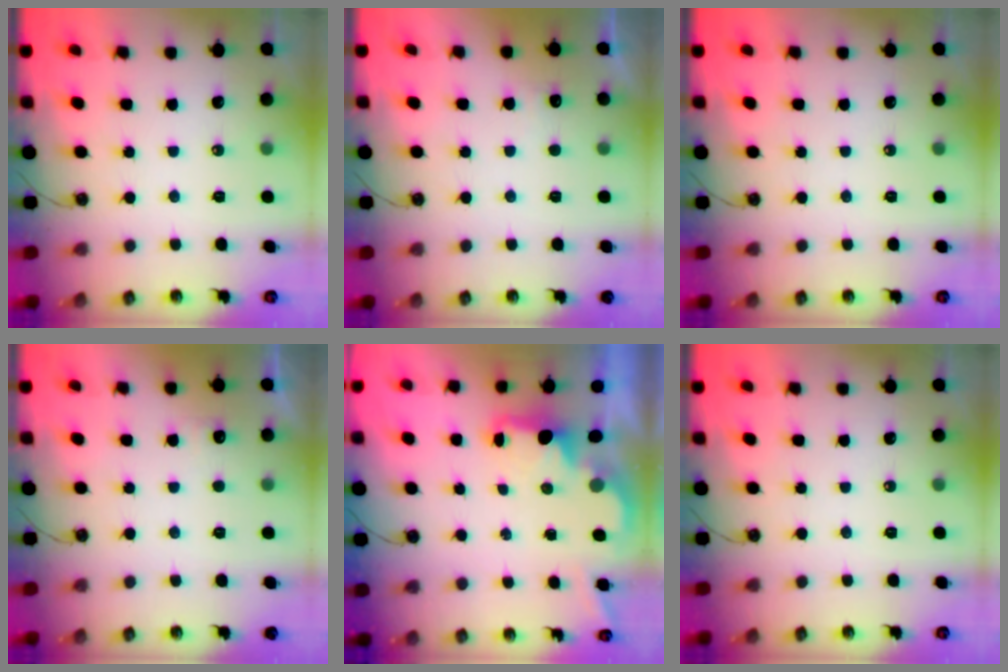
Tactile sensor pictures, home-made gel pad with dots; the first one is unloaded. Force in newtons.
{"total": 4.2, "press": 4.0, "slide": 1.3}
{"total": 0.0}
{"total": 2.1, "press": 1.9, "slide": 0.9}
{"total": 1.7, "press": 1.6, "slide": 0.7}
{"total": 0.0}